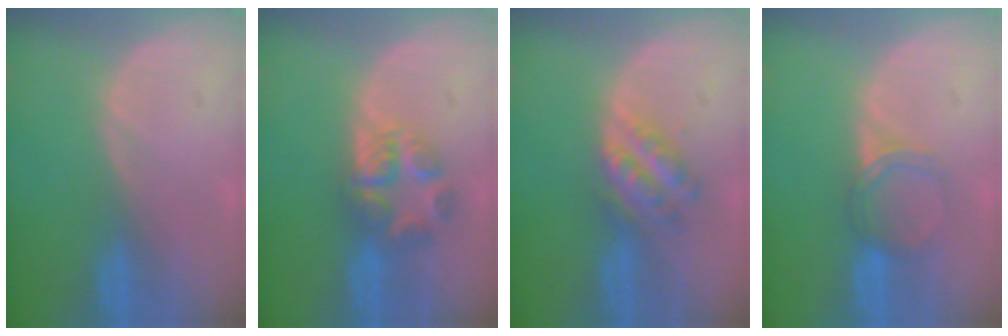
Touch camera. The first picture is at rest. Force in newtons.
{"total": 5.6, "press": 5.5, "slide": 1.1}
{"total": 5.3, "press": 4.9, "slide": 2.0}
{"total": 3.7, "press": 3.4, "slide": 1.6}